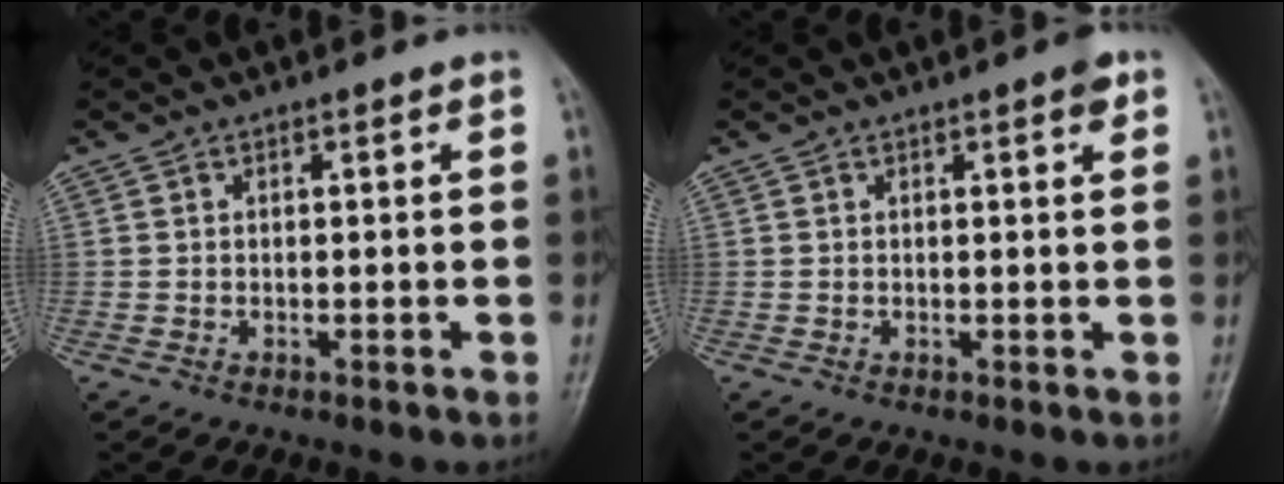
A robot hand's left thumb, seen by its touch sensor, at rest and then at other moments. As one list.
[{"total": 1.8, "force": [1.0, 0.4, 1.4], "torque": [-0.018, -0.002, 0.011]}]